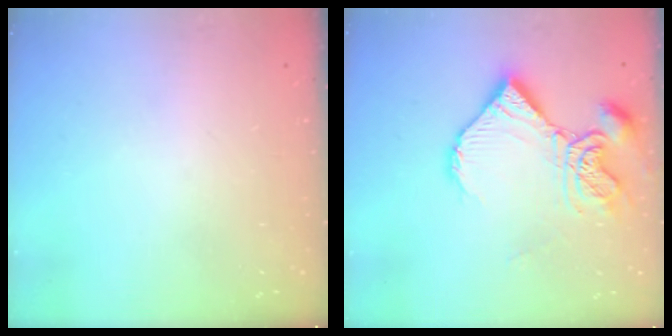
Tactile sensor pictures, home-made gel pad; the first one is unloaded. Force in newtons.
{"total": 13.1, "press": 13.0, "slide": 1.8}